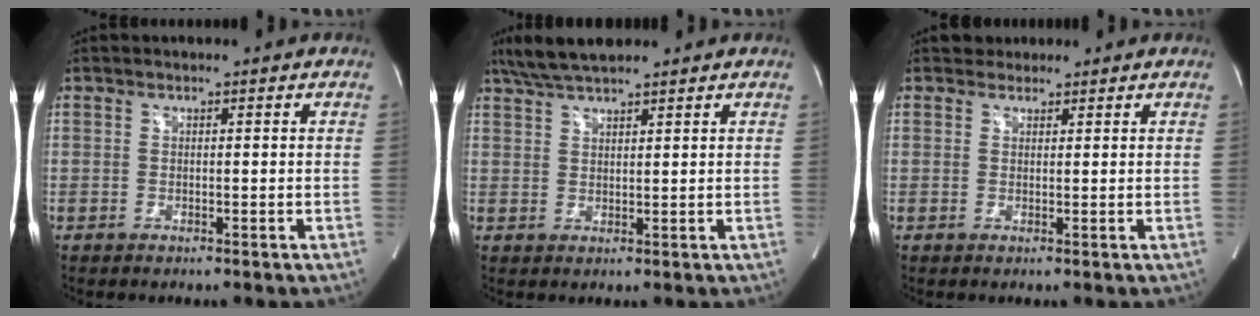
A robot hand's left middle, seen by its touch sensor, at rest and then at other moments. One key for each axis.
{"total": 6.6, "fx": 5.5, "fy": 0.9, "fz": 3.5, "tx": -0.071, "ty": 0.025, "tz": 0.102}
{"total": 1.7, "fx": 1.4, "fy": 0.9, "fz": -0.3, "tx": 0.007, "ty": 0.010, "tz": 0.018}